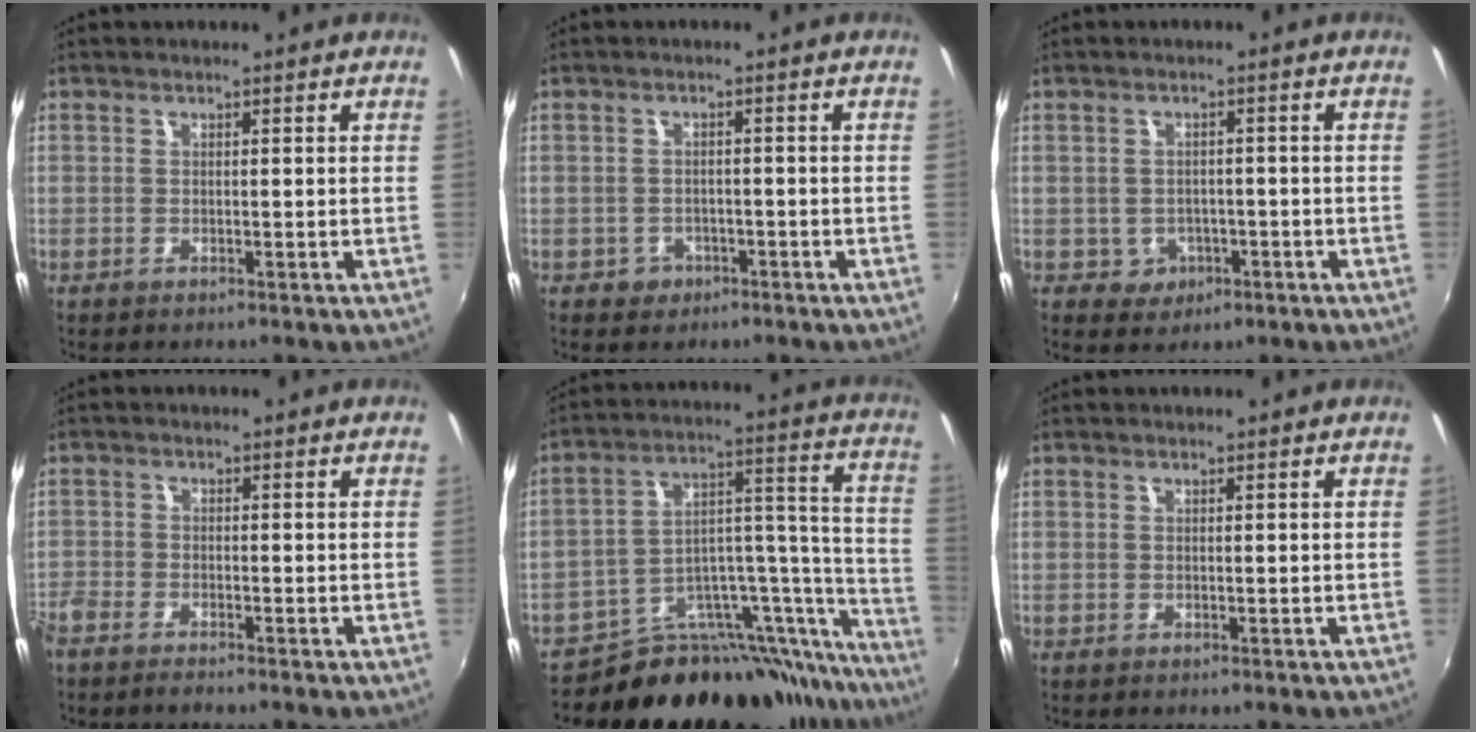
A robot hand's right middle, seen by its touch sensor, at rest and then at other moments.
{"total": 3.3, "force": [-1.6, 2.9, 0.6], "torque": [-0.020, 0.002, -0.023]}
{"total": 4.2, "force": [-1.4, 3.8, 1.0], "torque": [-0.031, 0.005, -0.009]}
{"total": 4.1, "force": [-3.6, 1.0, 1.6], "torque": [-0.050, -0.016, -0.072]}
{"total": 26.4, "force": [-22.4, 8.9, 10.8], "torque": [-0.096, 0.043, -0.333]}
{"total": 0.0}